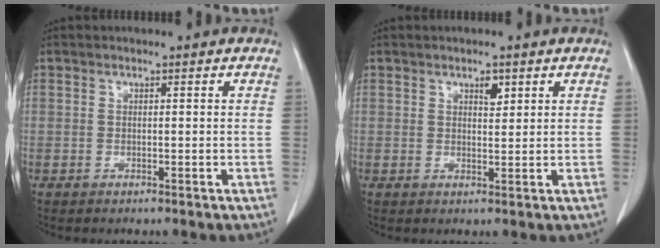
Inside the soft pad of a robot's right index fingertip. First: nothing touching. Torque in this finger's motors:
{"motor_torque": [0.01, 0.08, -0.07, 0.00]}